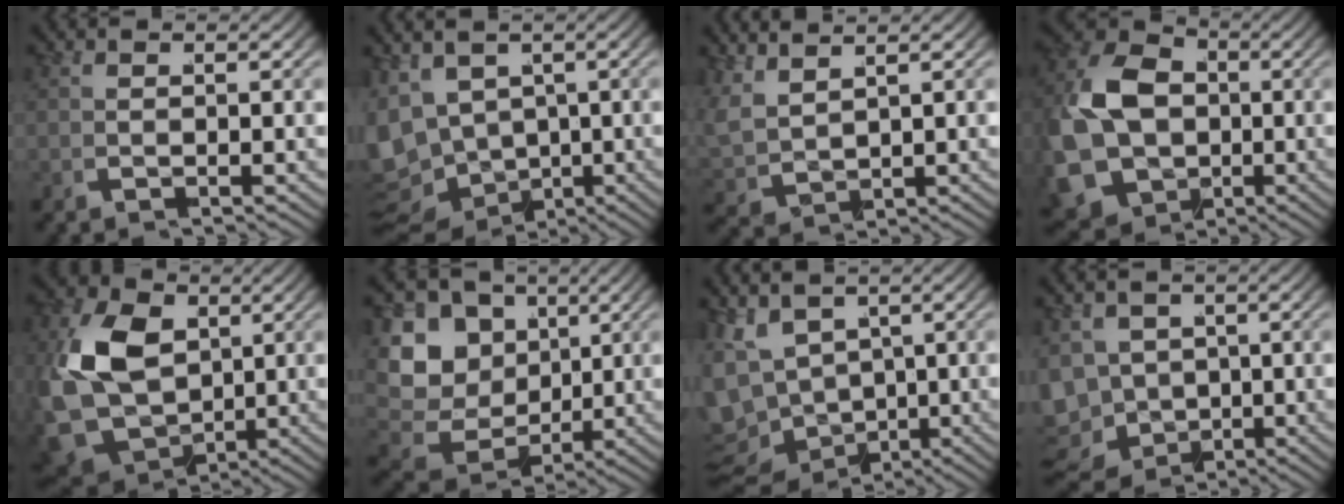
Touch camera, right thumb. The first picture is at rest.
{"total": 10.8, "force": [-1.3, 9.3, 5.4], "torque": [-0.136, -0.039, -0.017]}
{"total": 3.6, "force": [2.4, 2.0, 1.9], "torque": [-0.041, -0.001, 0.053]}
{"total": 17.5, "force": [-2.9, 15.0, 8.7], "torque": [-0.242, -0.058, -0.043]}
{"total": 13.2, "force": [-0.1, 10.3, 8.2], "torque": [-0.245, -0.062, 0.017]}
{"total": 13.3, "force": [0.1, 11.2, 7.1], "torque": [-0.178, -0.040, 0.002]}
{"total": 9.2, "force": [-1.0, 7.7, 4.9], "torque": [-0.121, -0.032, -0.006]}
{"total": 11.6, "force": [-4.1, 9.8, 4.6], "torque": [-0.126, -0.070, -0.055]}